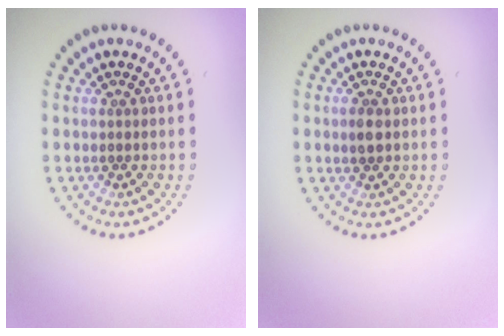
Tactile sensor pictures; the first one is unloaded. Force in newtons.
{"total": 1.4, "press": 1.4, "slide": 0.1}